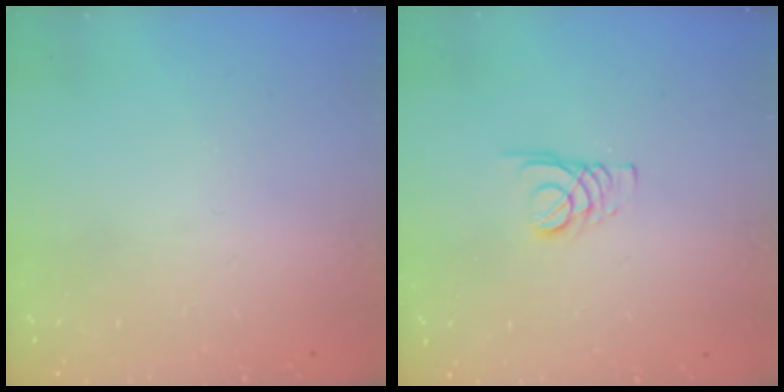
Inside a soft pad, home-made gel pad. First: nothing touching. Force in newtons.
{"total": 1.8, "press": 1.7, "slide": 0.1}